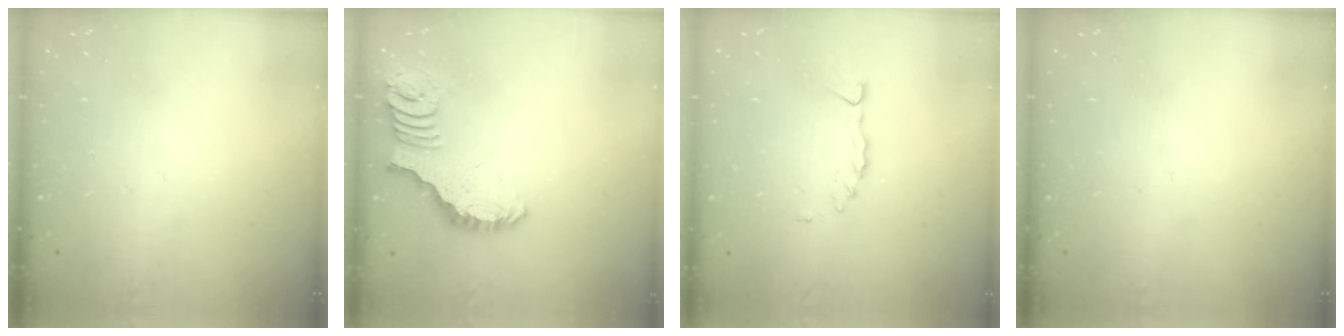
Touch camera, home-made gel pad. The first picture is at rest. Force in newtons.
{"total": 2.6, "press": 2.6, "slide": 0.5}
{"total": 2.3, "press": 2.3, "slide": 0.2}
{"total": 0.0}